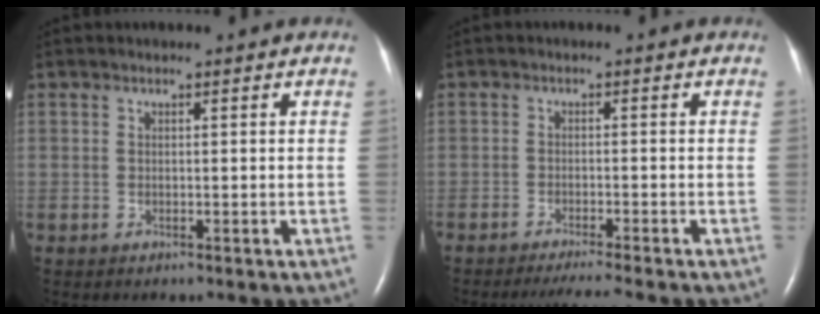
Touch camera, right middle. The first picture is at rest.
{"total": 5.2, "force": [-4.5, -0.8, 2.4], "torque": [-0.035, -0.015, -0.071]}